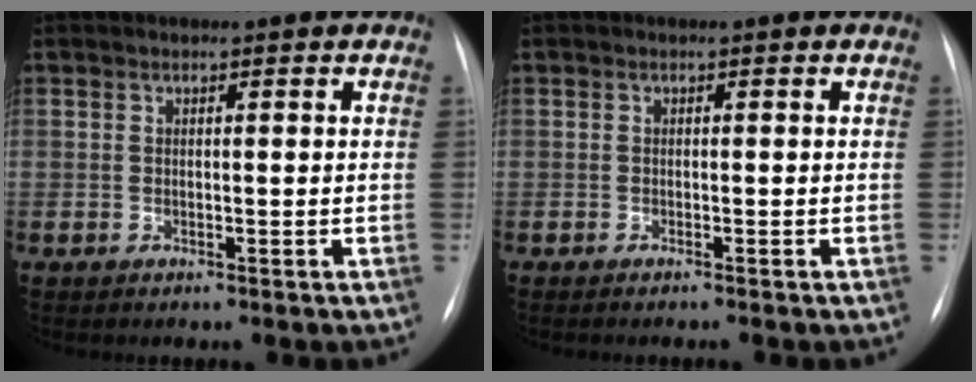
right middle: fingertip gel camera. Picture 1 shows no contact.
{"total": 1.2, "force": [-1.0, -0.1, 0.7], "torque": [-0.010, -0.001, -0.012]}